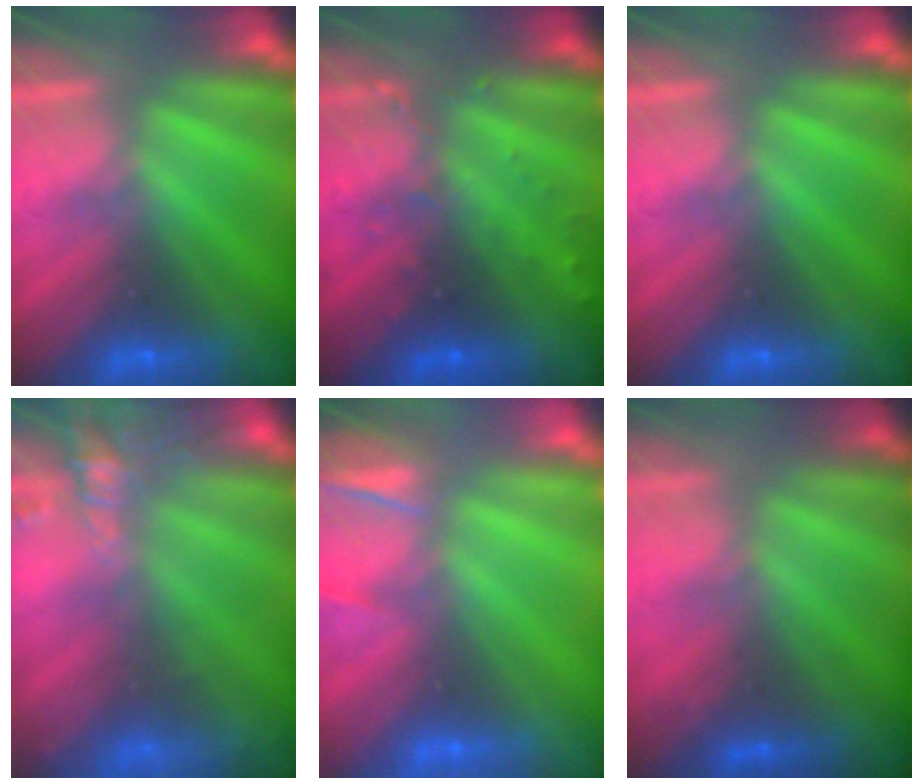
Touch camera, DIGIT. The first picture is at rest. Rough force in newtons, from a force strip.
{"total": 3.1}
{"total": 0.0}
{"total": 7.7}
{"total": 4.4}
{"total": 1.8}